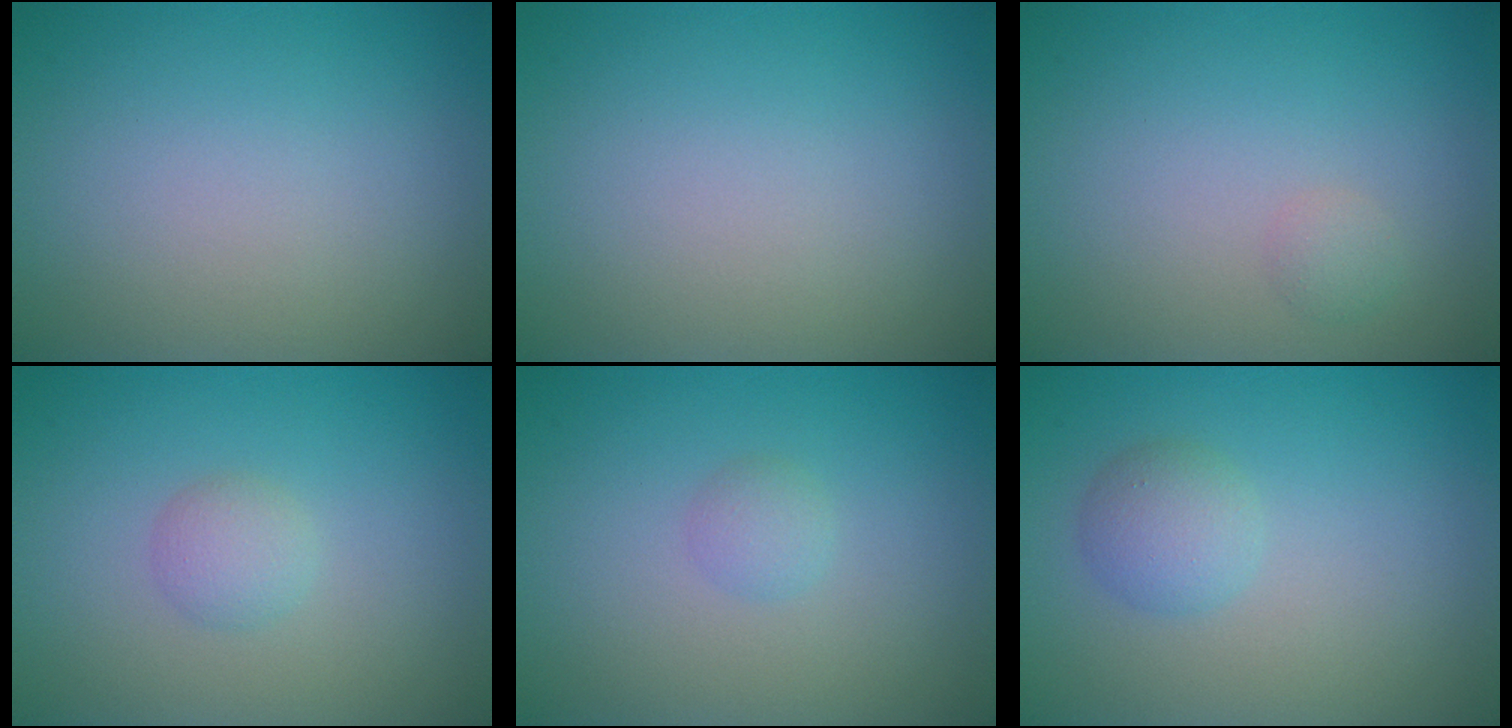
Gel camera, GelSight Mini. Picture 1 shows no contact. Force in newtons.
{"total": 0.0}
{"total": 0.8, "press": 0.8, "slide": 0.0}
{"total": 1.5, "press": 1.5, "slide": 0.1}
{"total": 1.1, "press": 1.1, "slide": 0.1}
{"total": 2.2, "press": 2.2, "slide": 0.1}